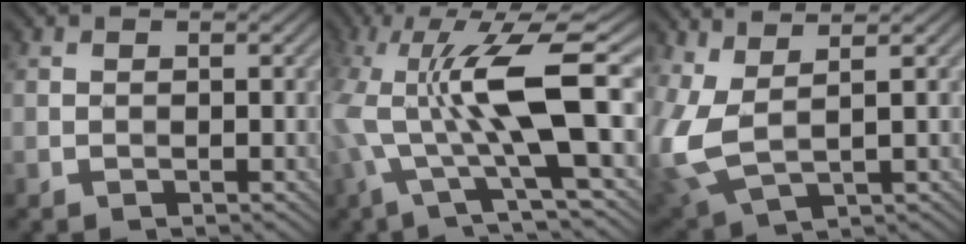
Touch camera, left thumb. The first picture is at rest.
{"total": 13.7, "force": [0.3, 3.8, 13.2], "torque": [-0.263, 0.005, 0.001]}
{"total": 7.5, "force": [1.4, 3.3, 6.5], "torque": [-0.185, -0.006, 0.030]}